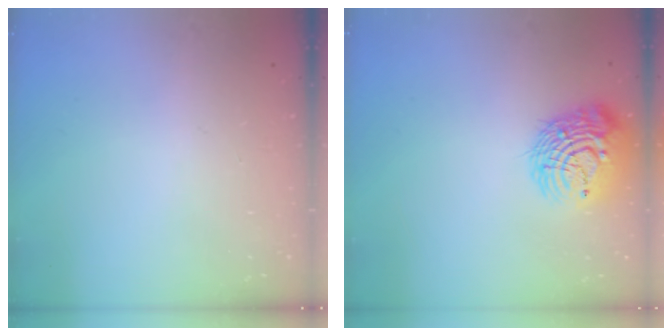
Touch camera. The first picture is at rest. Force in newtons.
{"total": 13.3, "press": 13.2, "slide": 2.0}